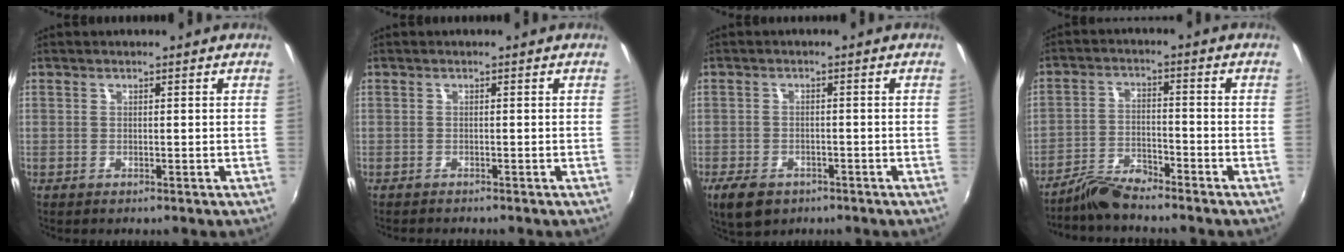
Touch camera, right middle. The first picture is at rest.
{"total": 1.2, "force": [-1.2, 0.2, 0.2], "torque": [-0.007, -0.008, -0.021]}
{"total": 6.5, "force": [-4.1, 3.8, 3.3], "torque": [-0.084, -0.016, -0.070]}
{"total": 6.4, "force": [-5.9, 0.8, 2.3], "torque": [-0.052, 0.001, -0.113]}